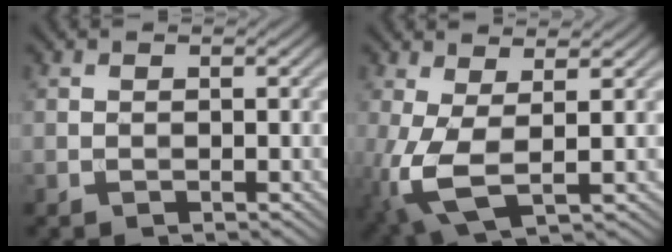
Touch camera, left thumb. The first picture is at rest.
{"total": 6.7, "force": [-0.5, 2.6, 6.2], "torque": [-0.160, -0.002, -0.010]}